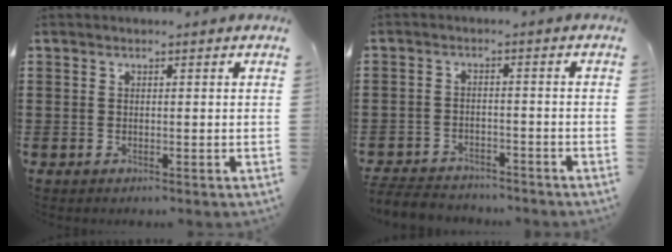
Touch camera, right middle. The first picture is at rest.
{"total": 3.7, "force": [-3.6, 0.8, 0.0], "torque": [-0.011, -0.001, -0.079]}